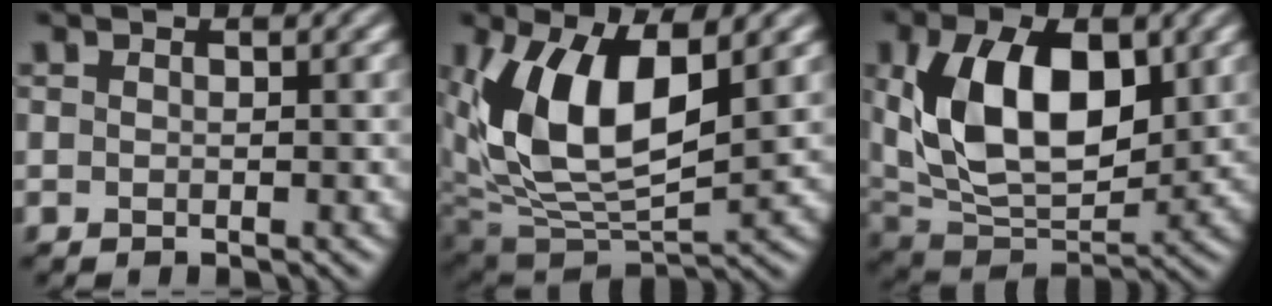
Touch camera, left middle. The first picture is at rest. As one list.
[{"total": 9.9, "force": [3.0, 5.0, 8.0], "torque": [-0.164, -0.013, 0.054]}, {"total": 10.9, "force": [2.6, 6.1, 8.6], "torque": [-0.163, 0.000, 0.045]}]